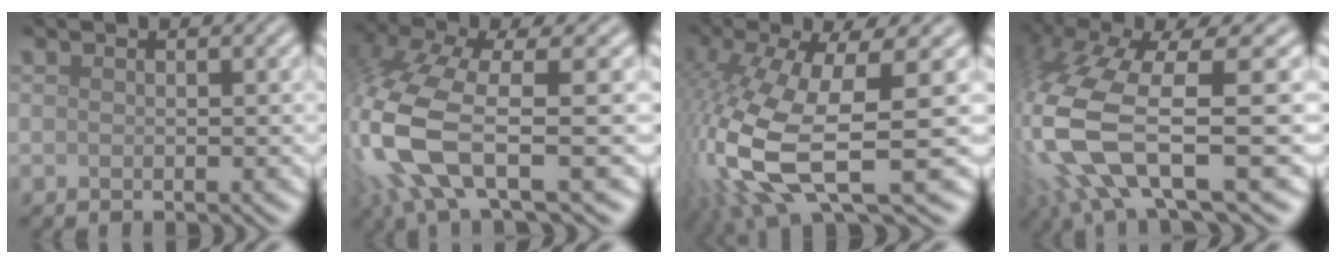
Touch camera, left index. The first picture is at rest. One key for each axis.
{"total": 9.7, "fx": -1.8, "fy": 3.6, "fz": 8.8, "tx": -0.216, "ty": -0.014, "tz": -0.037}
{"total": 12.4, "fx": -2.7, "fy": 4.3, "fz": 11.3, "tx": -0.265, "ty": -0.025, "tz": -0.043}
{"total": 12.7, "fx": -2.1, "fy": 4.5, "fz": 11.7, "tx": -0.265, "ty": -0.021, "tz": -0.028}